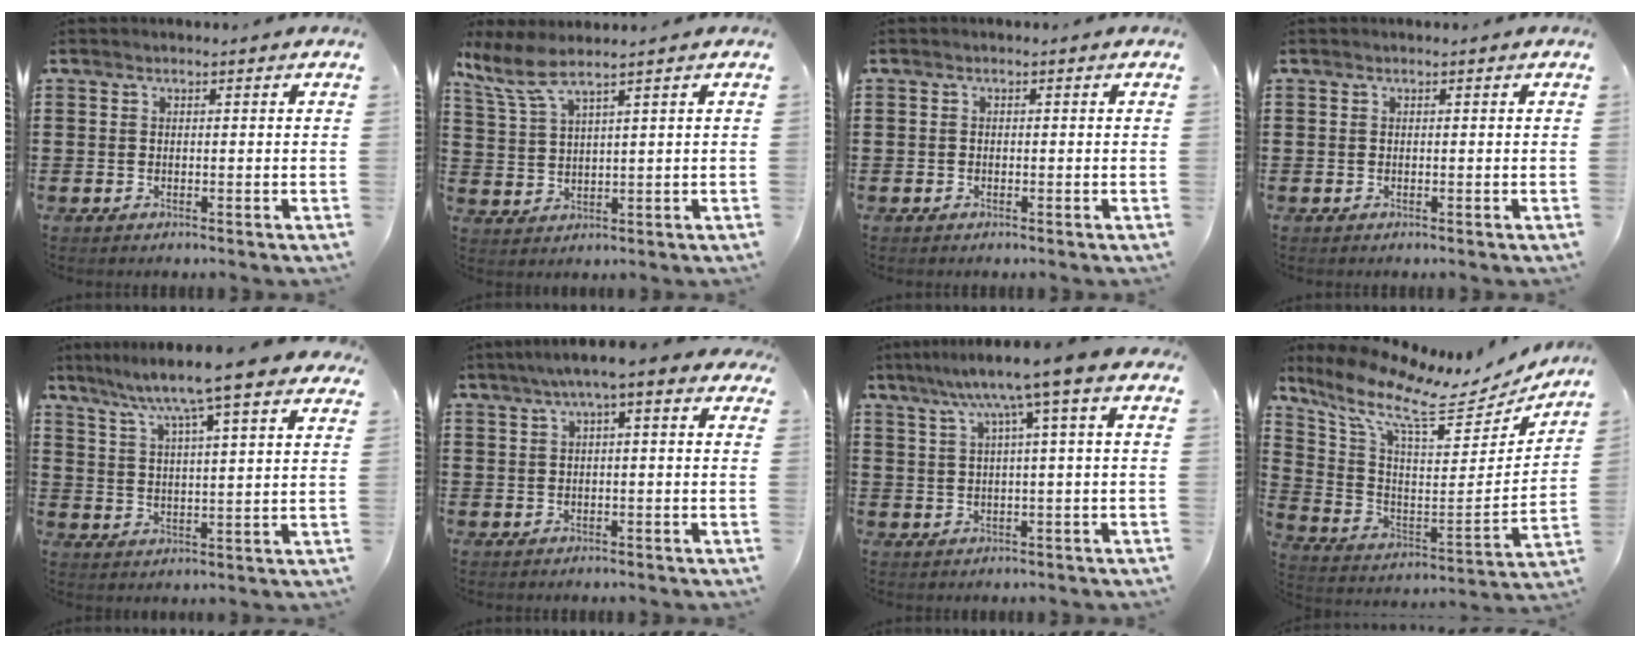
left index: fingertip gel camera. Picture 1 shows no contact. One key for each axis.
{"total": 5.2, "fx": 3.8, "fy": 0.6, "fz": 3.5, "tx": -0.091, "ty": -0.013, "tz": 0.063}
{"total": 0.6, "fx": -0.4, "fy": 0.4, "fz": 0.0, "tx": -0.003, "ty": 0.001, "tz": -0.009}
{"total": 0.0}
{"total": 7.7, "fx": 6.3, "fy": -0.3, "fz": 4.4, "tx": -0.107, "ty": -0.030, "tz": 0.105}
{"total": 3.4, "fx": 0.4, "fy": 0.3, "fz": 3.4, "tx": -0.063, "ty": 0.003, "tz": 0.004}
{"total": 7.1, "fx": 2.6, "fy": -0.5, "fz": 6.6, "tx": -0.132, "ty": -0.003, "tz": 0.036}
{"total": 10.1, "fx": 8.0, "fy": 1.9, "fz": 5.9, "tx": -0.143, "ty": -0.067, "tz": 0.129}